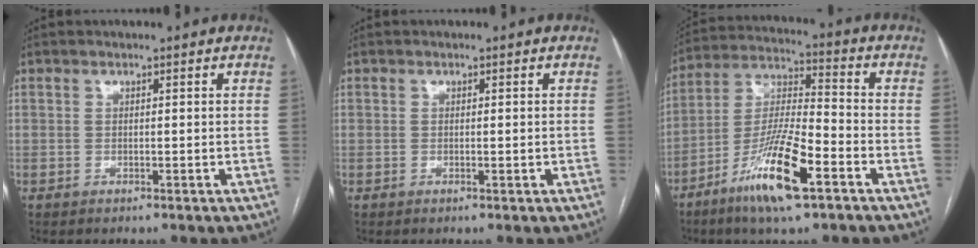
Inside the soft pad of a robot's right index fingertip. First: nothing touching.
{"total": 0.7, "force": [-0.1, 0.2, 0.6], "torque": [-0.014, 0.003, 0.004]}
{"total": 14.2, "force": [-7.4, 1.8, 12.0], "torque": [-0.234, -0.018, -0.138]}